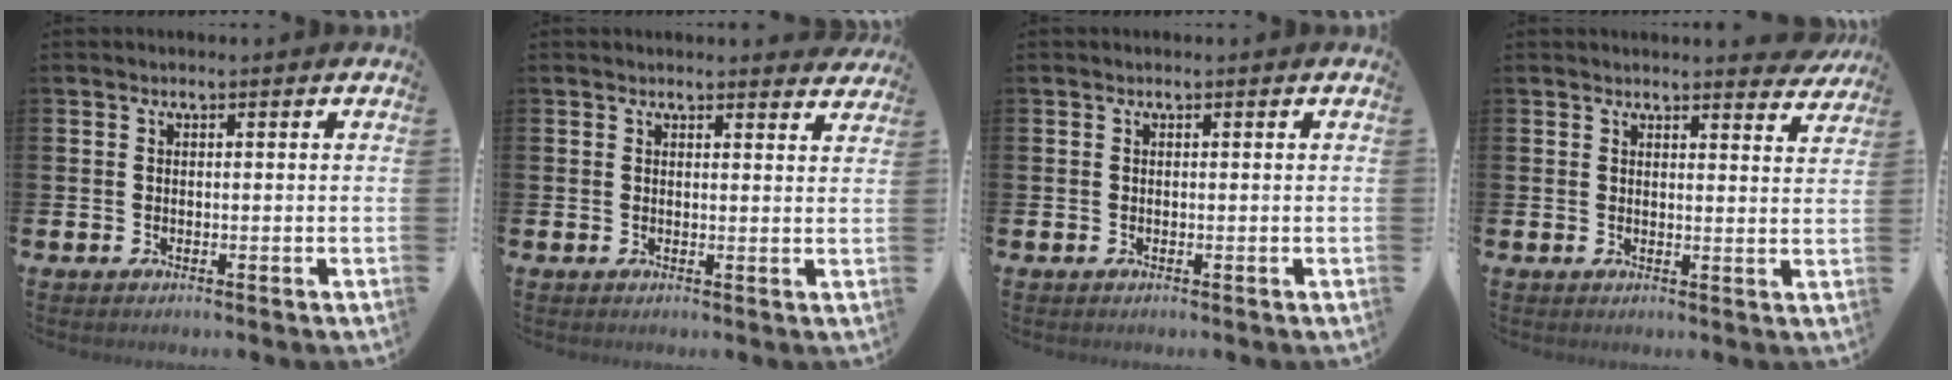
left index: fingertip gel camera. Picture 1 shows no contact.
{"total": 2.0, "force": [2.0, 0.2, 0.0], "torque": [0.009, -0.013, 0.033]}
{"total": 0.0}
{"total": 3.1, "force": [3.1, 0.0, 0.1], "torque": [0.004, -0.019, 0.053]}